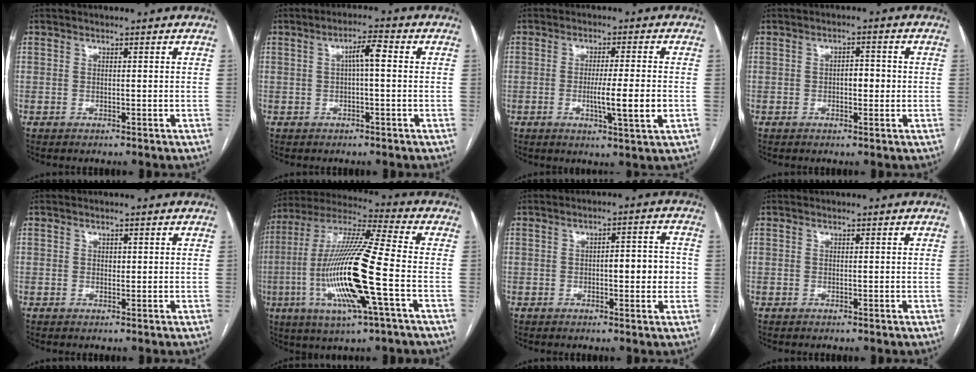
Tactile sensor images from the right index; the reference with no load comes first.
{"total": 3.7, "force": [0.4, 0.6, 3.6], "torque": [-0.061, 0.011, 0.005]}
{"total": 8.6, "force": [-1.7, -0.3, 8.5], "torque": [-0.141, -0.018, -0.030]}
{"total": 3.0, "force": [-0.3, 1.4, 2.6], "torque": [-0.038, 0.008, -0.003]}
{"total": 0.8, "force": [0.2, 0.6, 0.5], "torque": [-0.005, 0.000, 0.003]}
{"total": 19.3, "force": [-4.6, 1.0, 18.7], "torque": [-0.385, -0.013, -0.090]}
{"total": 6.0, "force": [-0.5, 1.9, 5.7], "torque": [-0.076, 0.018, -0.005]}
{"total": 0.0}